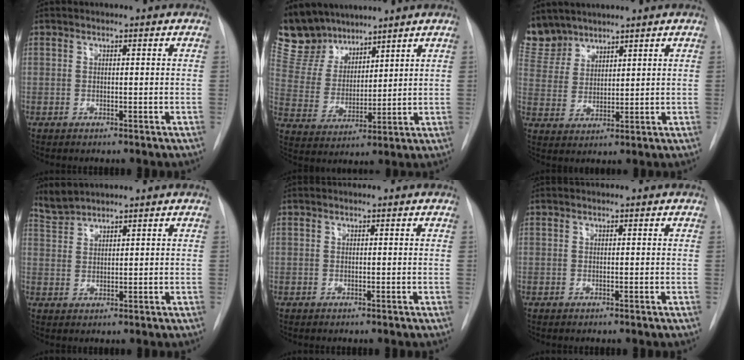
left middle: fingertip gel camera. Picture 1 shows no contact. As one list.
[{"total": 9.9, "force": [8.8, 4.4, 1.1], "torque": [-0.032, 0.011, 0.187]}, {"total": 7.3, "force": [6.6, 2.9, 0.2], "torque": [-0.006, 0.007, 0.146]}, {"total": 3.0, "force": [3.0, -0.5, 0.5], "torque": [-0.023, 0.009, 0.070]}, {"total": 0.0}, {"total": 0.0}]